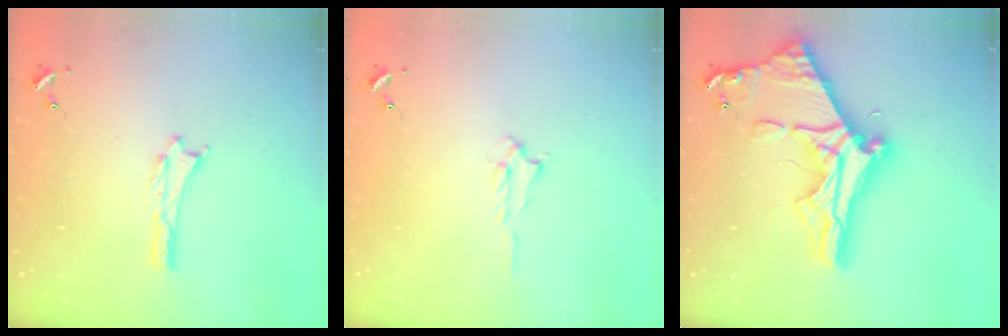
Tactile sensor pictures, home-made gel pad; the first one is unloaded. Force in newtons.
{"total": 0.7, "press": 0.6, "slide": 0.2}
{"total": 12.1, "press": 12.0, "slide": 1.4}